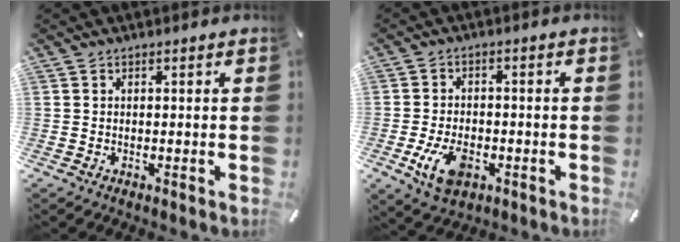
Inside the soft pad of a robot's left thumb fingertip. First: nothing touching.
{"total": 8.3, "force": [-3.0, 5.1, 5.8], "torque": [-0.120, 0.003, -0.056]}